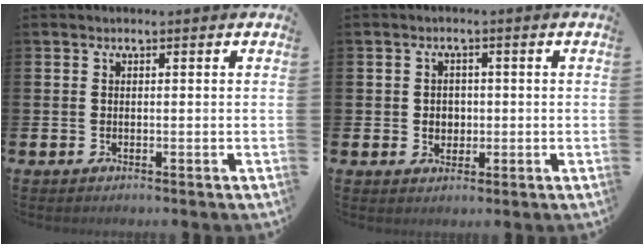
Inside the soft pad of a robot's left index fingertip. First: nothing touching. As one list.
[{"total": 2.4, "force": [0.3, 2.2, 0.9], "torque": [-0.003, 0.002, -0.003]}]